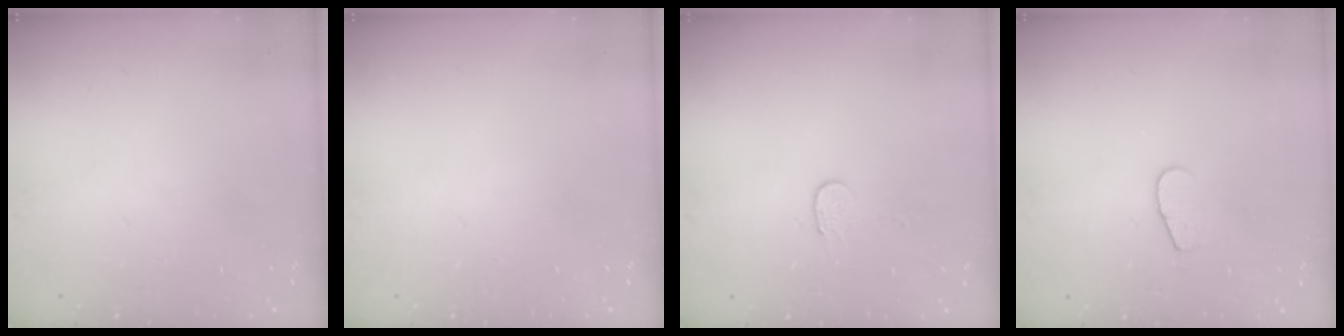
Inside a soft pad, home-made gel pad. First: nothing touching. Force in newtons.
{"total": 0.0}
{"total": 2.7, "press": 2.7, "slide": 0.2}
{"total": 7.3, "press": 7.3, "slide": 0.5}